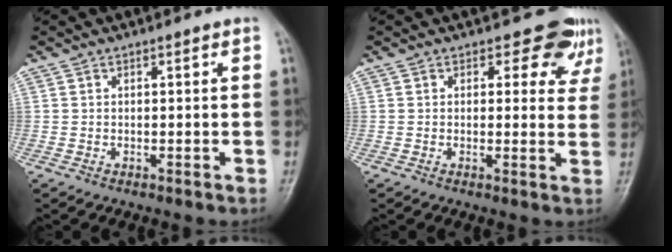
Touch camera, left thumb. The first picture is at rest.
{"total": 6.2, "force": [4.4, 3.8, 2.3], "torque": [0.007, -0.025, 0.035]}